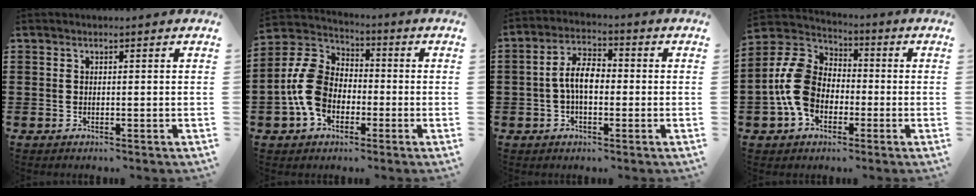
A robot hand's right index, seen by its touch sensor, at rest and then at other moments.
{"total": 11.1, "force": [-2.7, 8.1, 7.1], "torque": [-0.193, 0.013, -0.058]}
{"total": 5.8, "force": [-0.9, 2.7, 5.1], "torque": [-0.105, 0.003, -0.020]}
{"total": 11.7, "force": [-2.5, 8.6, 7.5], "torque": [-0.202, 0.014, -0.053]}